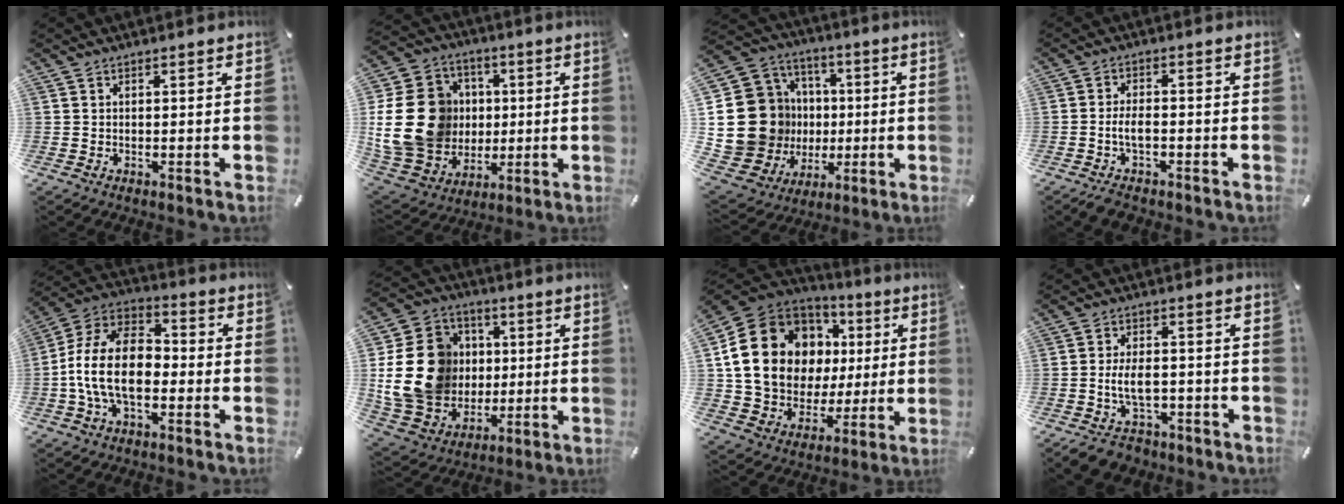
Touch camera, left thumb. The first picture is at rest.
{"total": 22.4, "force": [1.0, 19.2, 11.6], "torque": [-0.231, 0.010, 0.040]}
{"total": 20.7, "force": [-0.6, 19.1, 8.0], "torque": [-0.154, -0.009, 0.035]}
{"total": 4.6, "force": [-1.8, 2.5, 3.4], "torque": [-0.071, 0.010, -0.037]}
{"total": 15.5, "force": [-4.5, 9.5, 11.4], "torque": [-0.238, 0.030, -0.083]}
{"total": 20.8, "force": [0.5, 18.1, 10.2], "torque": [-0.204, 0.012, 0.022]}
{"total": 20.0, "force": [3.9, 16.7, 10.4], "torque": [-0.203, -0.024, 0.087]}
{"total": 8.0, "force": [-2.7, 5.5, 5.2], "torque": [-0.102, 0.019, -0.045]}